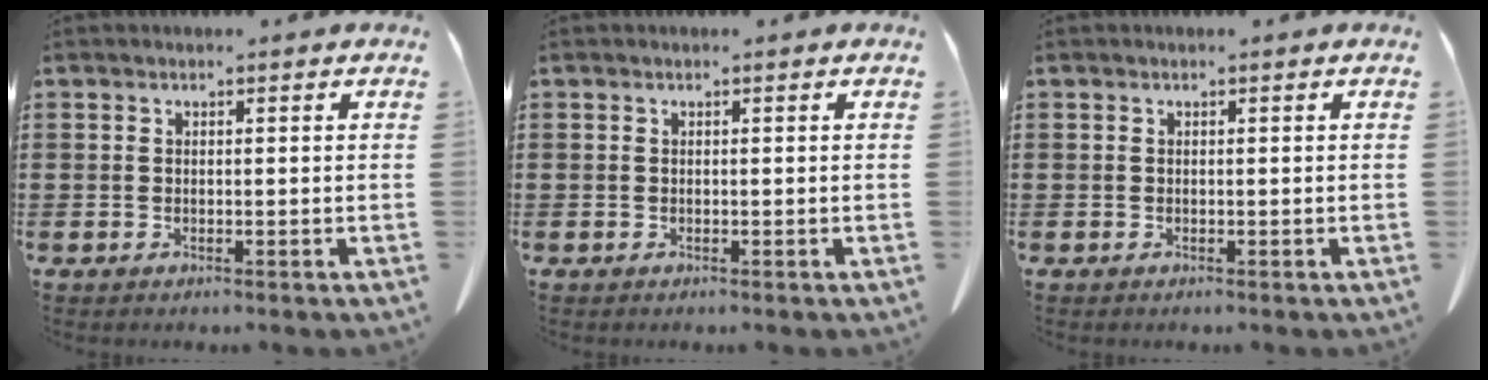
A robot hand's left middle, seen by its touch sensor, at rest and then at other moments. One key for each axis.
{"total": 0.0}
{"total": 0.0}